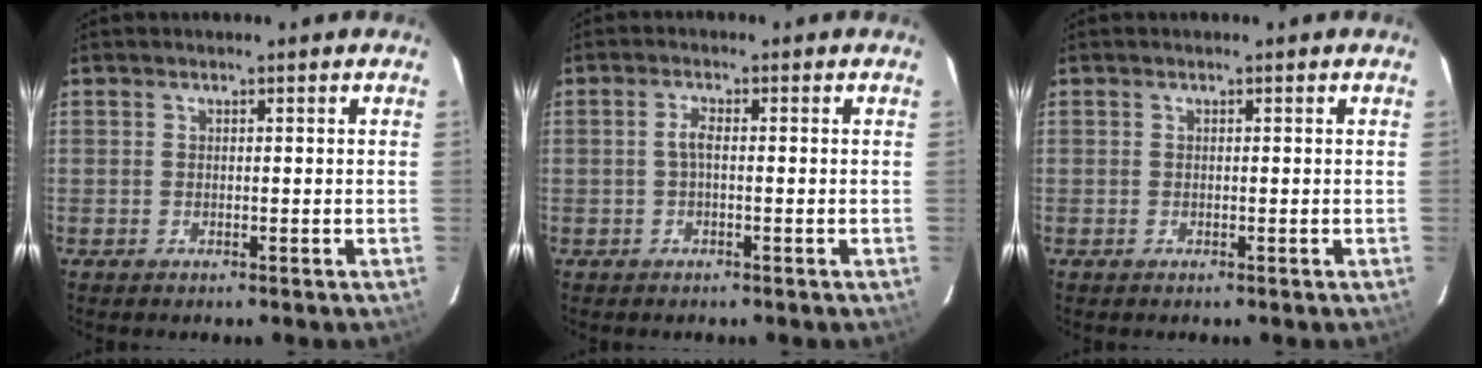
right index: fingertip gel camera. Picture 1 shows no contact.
{"total": 1.7, "force": [-0.3, 0.4, 1.6], "torque": [-0.034, 0.006, -0.008]}
{"total": 0.0}